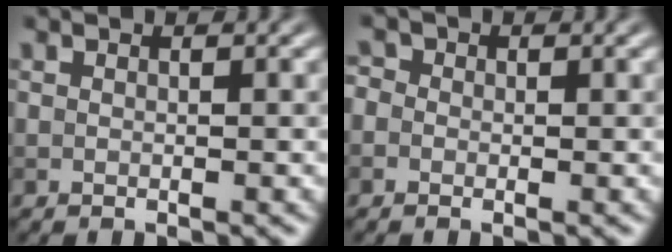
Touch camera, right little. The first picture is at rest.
{"total": 1.5, "force": [0.2, 1.3, 0.6], "torque": [-0.005, 0.001, -0.017]}